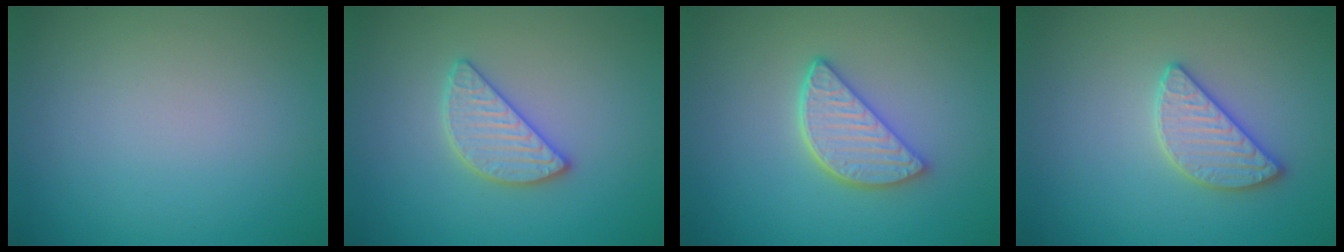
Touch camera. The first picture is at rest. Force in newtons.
{"total": 2.6, "press": 2.6, "slide": 0.2}
{"total": 4.1, "press": 3.3, "slide": 2.5}
{"total": 2.8, "press": 2.8, "slide": 0.2}